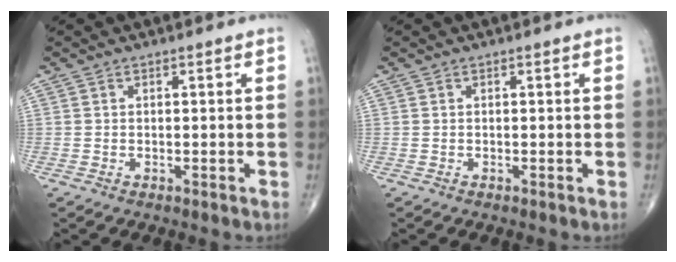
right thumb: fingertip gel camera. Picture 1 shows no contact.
{"total": 0.0}